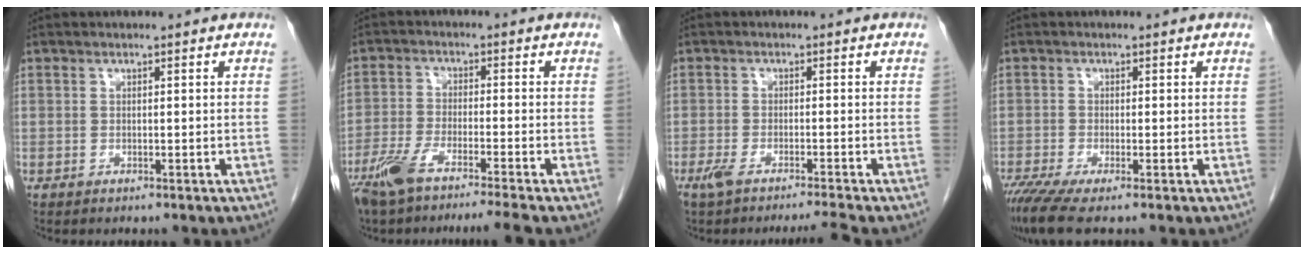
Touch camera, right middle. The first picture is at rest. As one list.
[{"total": 9.5, "force": [-7.4, -0.5, 6.0], "torque": [-0.105, -0.021, -0.127]}, {"total": 4.8, "force": [-4.0, -1.0, 2.5], "torque": [-0.044, -0.008, -0.070]}, {"total": 4.8, "force": [-3.4, 0.3, 3.4], "torque": [-0.060, -0.013, -0.064]}]